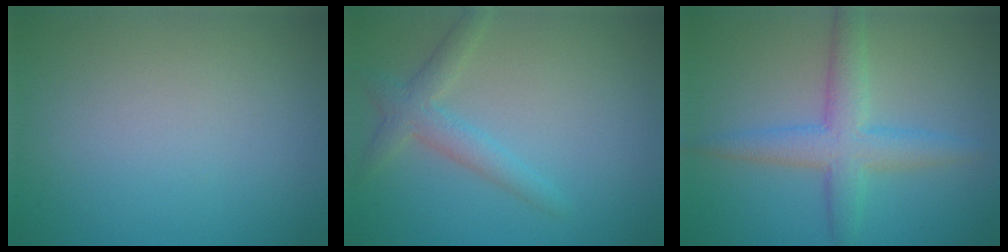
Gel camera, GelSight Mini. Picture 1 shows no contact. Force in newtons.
{"total": 2.7, "press": 2.7, "slide": 0.1}
{"total": 4.4, "press": 4.4, "slide": 0.1}